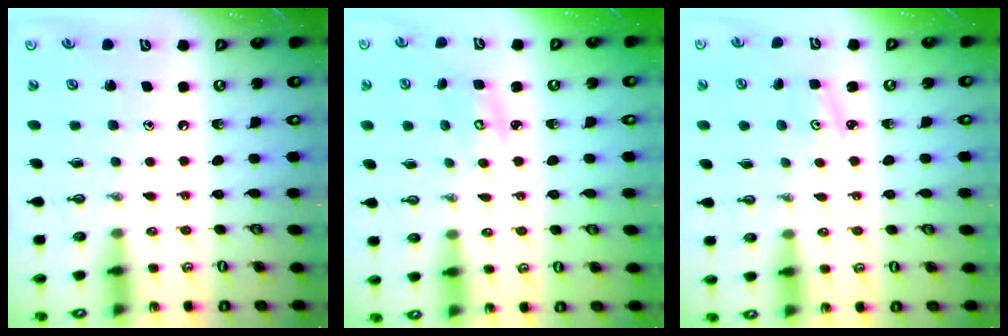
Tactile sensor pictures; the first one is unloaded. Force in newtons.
{"total": 2.7, "press": 2.7, "slide": 0.3}
{"total": 1.8, "press": 1.7, "slide": 0.3}